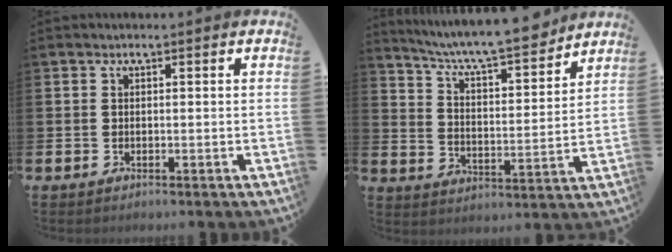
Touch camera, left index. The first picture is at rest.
{"total": 8.4, "force": [7.7, 0.7, 3.1], "torque": [-0.087, -0.058, 0.130]}